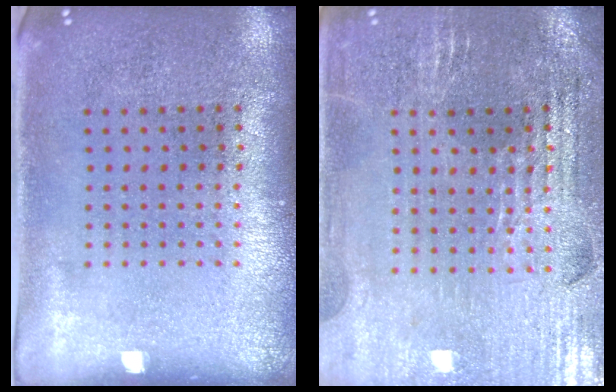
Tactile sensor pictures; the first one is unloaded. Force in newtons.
{"total": 2.9, "press": 2.8, "slide": 0.5}